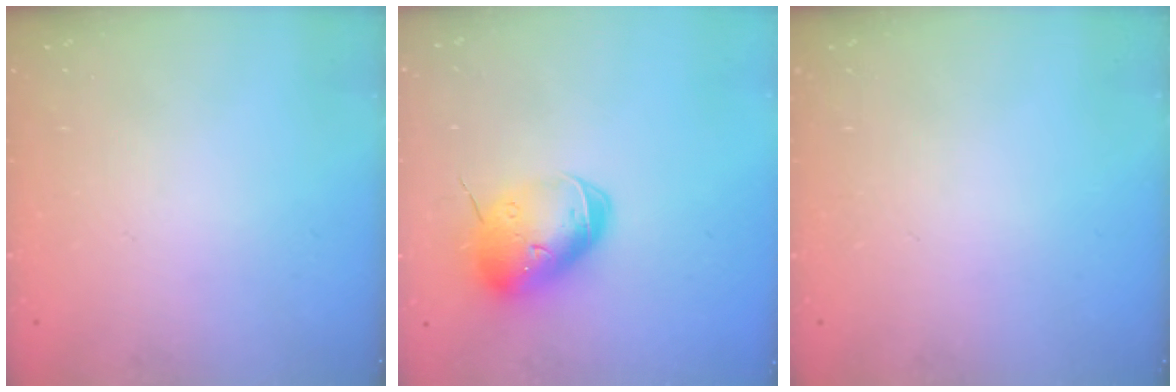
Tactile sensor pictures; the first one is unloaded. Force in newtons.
{"total": 12.3, "press": 12.1, "slide": 1.9}
{"total": 0.0}